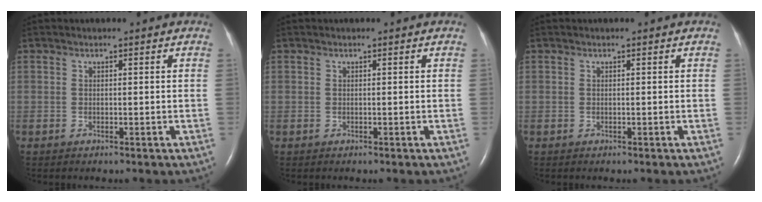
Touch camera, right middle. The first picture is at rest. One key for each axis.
{"total": 0.0}
{"total": 0.0}